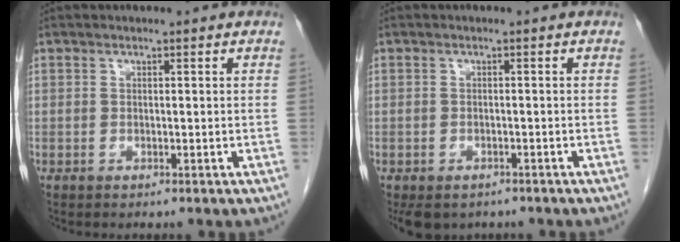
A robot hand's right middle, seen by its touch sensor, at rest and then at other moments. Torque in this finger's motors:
{"motor_torque": [0.45, -0.44, 0.10, 0.04]}